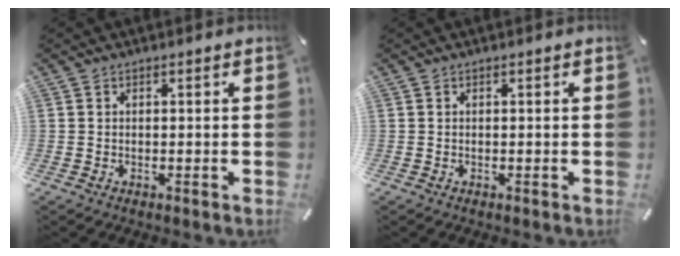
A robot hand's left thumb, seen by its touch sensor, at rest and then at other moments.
{"total": 0.0}